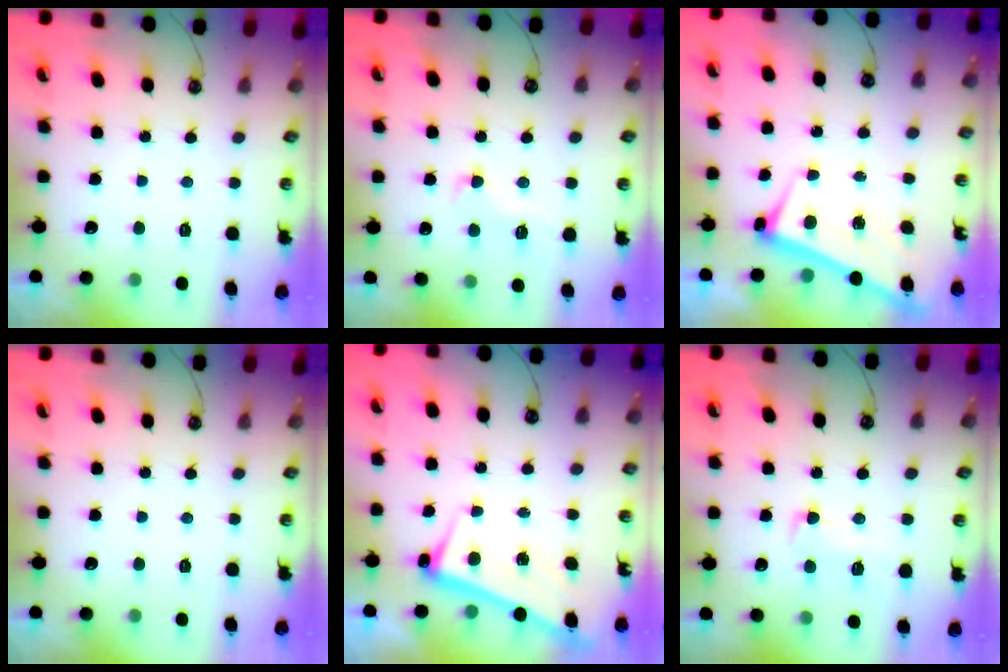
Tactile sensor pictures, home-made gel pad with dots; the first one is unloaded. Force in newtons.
{"total": 1.7, "press": 1.4, "slide": 0.9}
{"total": 2.8, "press": 2.8, "slide": 0.3}
{"total": 0.0}
{"total": 2.6, "press": 2.4, "slide": 0.9}
{"total": 1.7, "press": 1.4, "slide": 1.1}